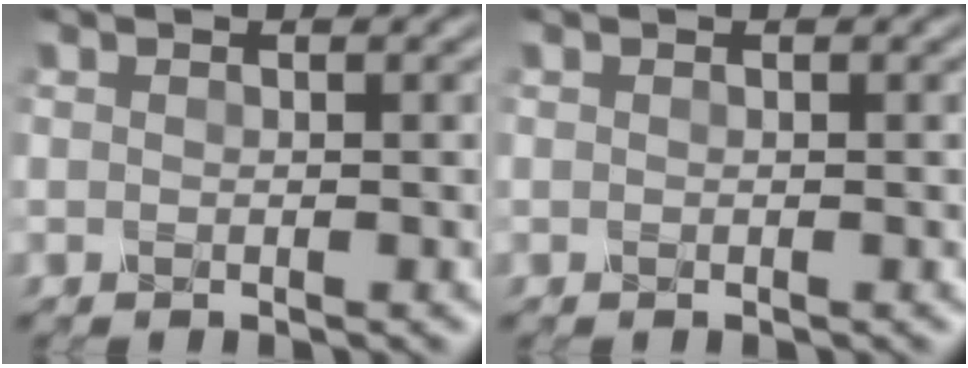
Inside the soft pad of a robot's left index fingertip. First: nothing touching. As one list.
[{"total": 0.0}]